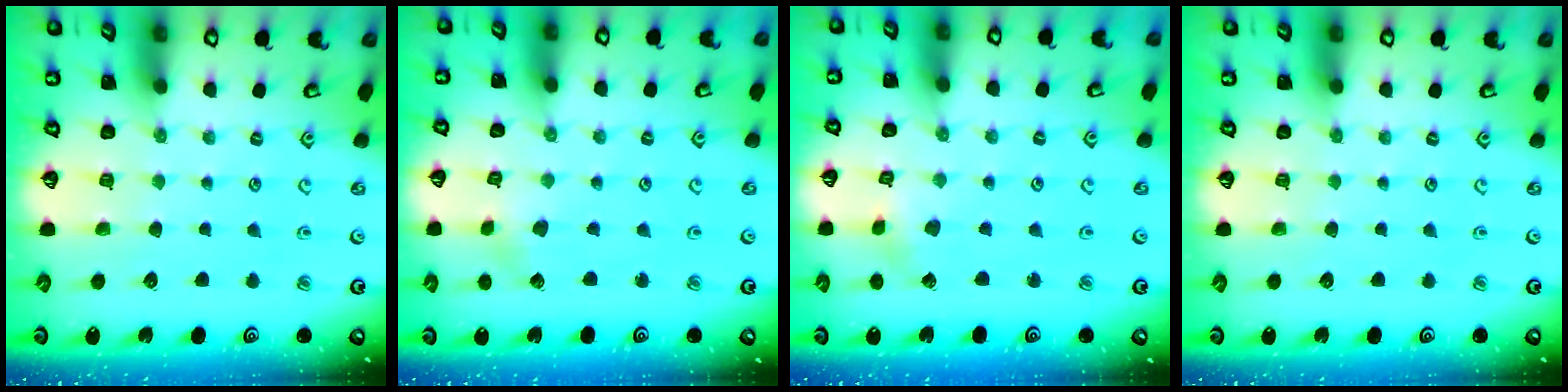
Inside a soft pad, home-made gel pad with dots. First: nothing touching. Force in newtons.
{"total": 2.3, "press": 2.3, "slide": 0.4}
{"total": 2.4, "press": 2.4, "slide": 0.3}
{"total": 0.0}